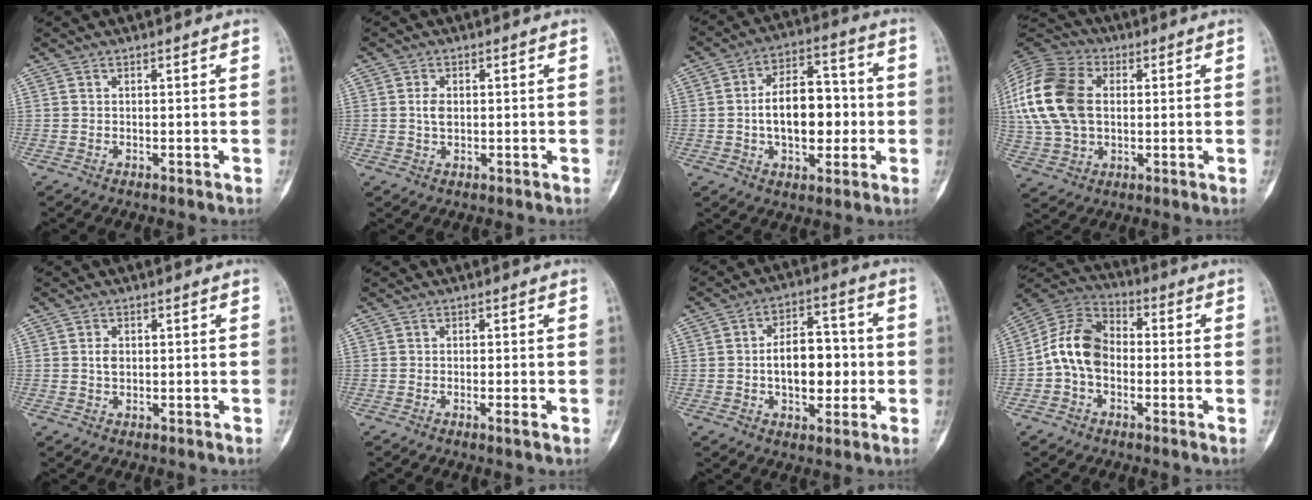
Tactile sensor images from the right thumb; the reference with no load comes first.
{"total": 2.7, "force": [0.3, 1.7, 2.0], "torque": [-0.034, -0.001, 0.005]}
{"total": 14.3, "force": [-0.9, 8.4, 11.5], "torque": [-0.154, 0.028, -0.014]}
{"total": 20.5, "force": [2.6, 14.0, 14.7], "torque": [-0.324, 0.010, 0.049]}
{"total": 2.1, "force": [0.3, 1.5, 1.4], "torque": [-0.021, 0.000, 0.006]}
{"total": 1.4, "force": [-0.6, 0.0, 1.3], "torque": [-0.023, -0.003, -0.012]}
{"total": 12.2, "force": [-0.8, 7.3, 9.8], "torque": [-0.120, 0.023, -0.013]}
{"total": 11.6, "force": [-1.4, 8.3, 8.0], "torque": [-0.137, 0.036, -0.042]}